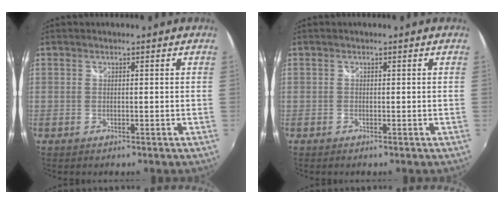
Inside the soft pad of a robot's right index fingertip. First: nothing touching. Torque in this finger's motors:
{"motor_torque": [0.10, -0.02, -0.01, -0.01]}